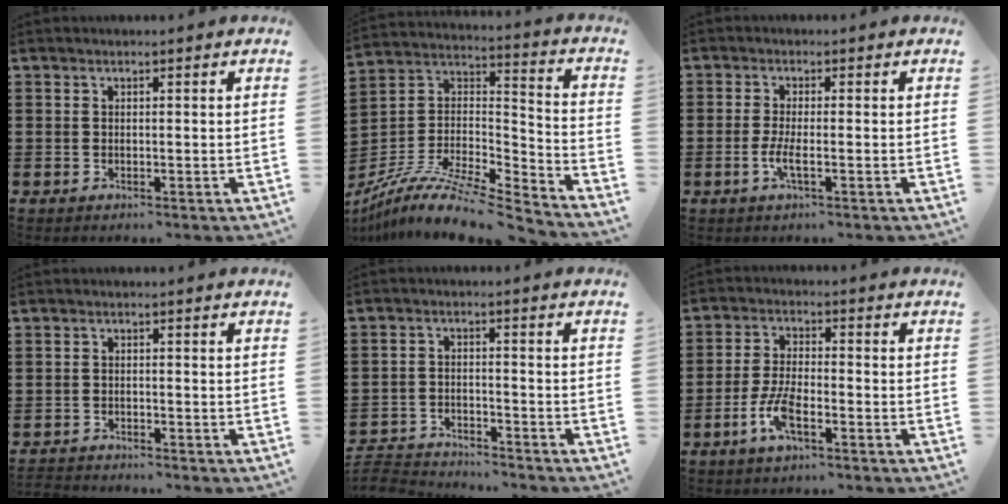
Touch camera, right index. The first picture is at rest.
{"total": 10.5, "force": [-8.2, 2.6, 5.9], "torque": [-0.116, 0.008, -0.161]}
{"total": 3.4, "force": [-1.1, 0.4, 3.2], "torque": [-0.071, -0.010, -0.024]}
{"total": 1.6, "force": [-1.6, 0.1, -0.2], "torque": [-0.002, 0.001, -0.036]}
{"total": 3.9, "force": [-3.9, 0.4, 0.1], "torque": [-0.023, -0.003, -0.088]}
{"total": 5.9, "force": [-2.9, 1.7, 4.8], "torque": [-0.120, -0.011, -0.061]}